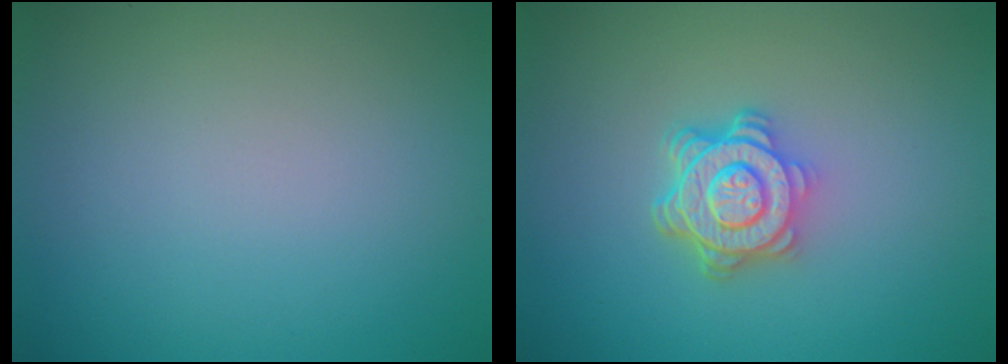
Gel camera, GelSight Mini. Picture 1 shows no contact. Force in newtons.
{"total": 4.6, "press": 3.4, "slide": 3.1}